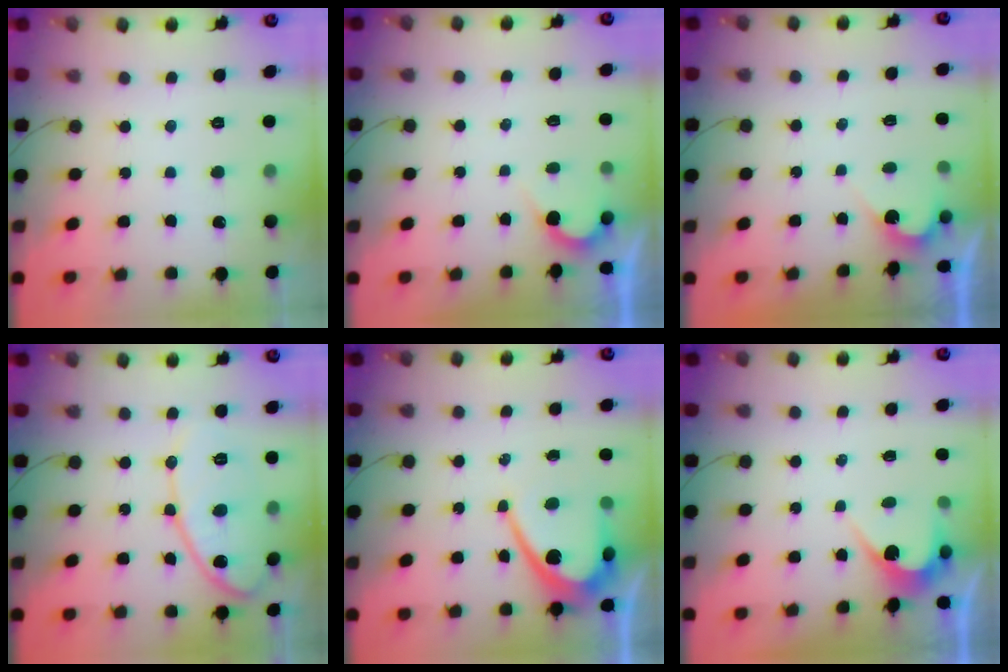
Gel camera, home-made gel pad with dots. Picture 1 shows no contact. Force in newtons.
{"total": 2.1, "press": 2.1, "slide": 0.1}
{"total": 2.7, "press": 2.7, "slide": 0.1}
{"total": 12.8, "press": 12.8, "slide": 0.9}
{"total": 10.3, "press": 10.3, "slide": 0.8}
{"total": 2.8, "press": 2.8, "slide": 0.1}